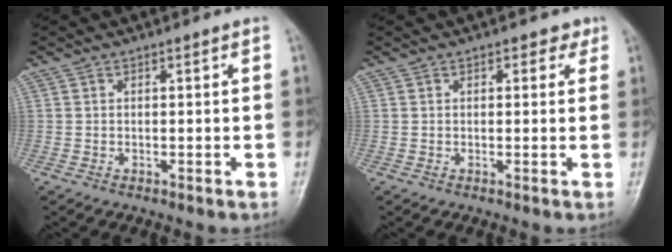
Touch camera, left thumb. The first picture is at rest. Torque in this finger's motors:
{"motor_torque": [-0.34, -0.25, -0.22, 0.10, 0.03]}